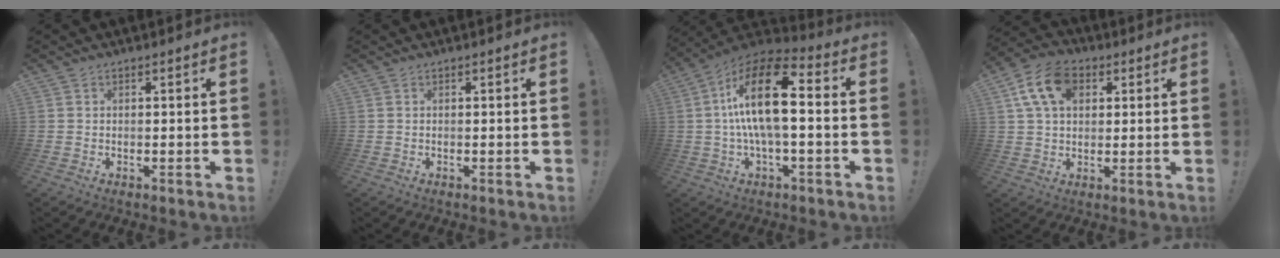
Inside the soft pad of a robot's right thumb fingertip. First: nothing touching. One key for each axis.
{"total": 0.0}
{"total": 19.2, "fx": 1.7, "fy": 7.2, "fz": 17.8, "tx": -0.327, "ty": 0.001, "tz": 0.022}
{"total": 13.2, "fx": 5.0, "fy": 9.0, "fz": 8.3, "tx": -0.143, "ty": -0.003, "tz": 0.097}